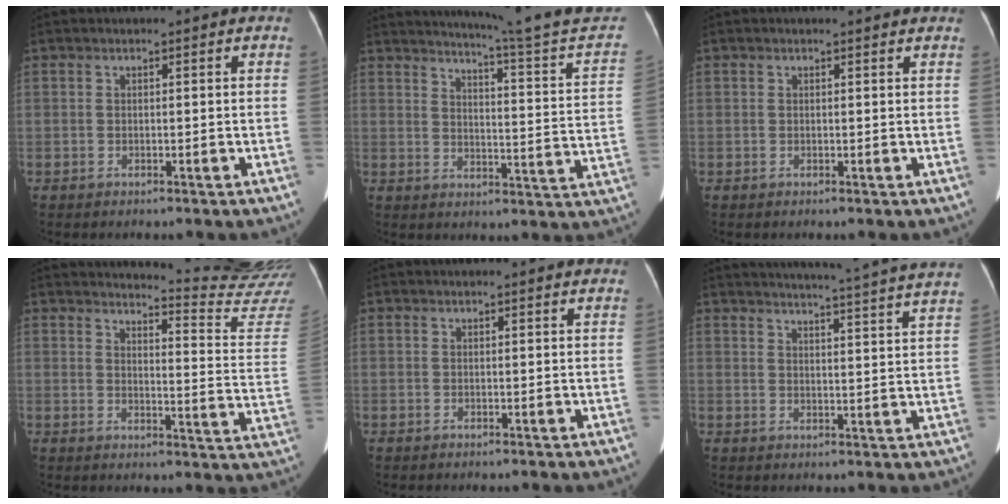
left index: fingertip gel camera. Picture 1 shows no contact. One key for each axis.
{"total": 20.2, "fx": 18.8, "fy": -1.8, "fz": 7.2, "tx": -0.111, "ty": -0.098, "tz": 0.220}
{"total": 1.5, "fx": 1.4, "fy": 0.1, "fz": 0.4, "tx": -0.013, "ty": 0.003, "tz": 0.011}
{"total": 17.9, "fx": 17.6, "fy": -1.8, "fz": 2.8, "tx": -0.036, "ty": -0.159, "tz": 0.184}
{"total": 2.3, "fx": 2.2, "fy": 0.1, "fz": 0.5, "tx": -0.010, "ty": 0.005, "tz": 0.018}
{"total": 22.0, "fx": 20.6, "fy": -1.5, "fz": 7.5, "tx": -0.114, "ty": -0.061, "tz": 0.241}